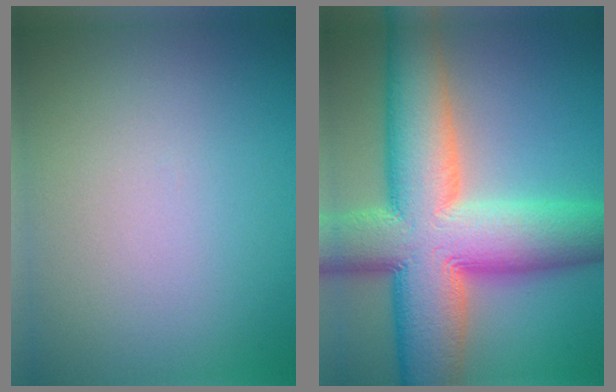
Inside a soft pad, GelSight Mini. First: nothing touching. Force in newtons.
{"total": 15.2, "press": 15.2, "slide": 0.8}